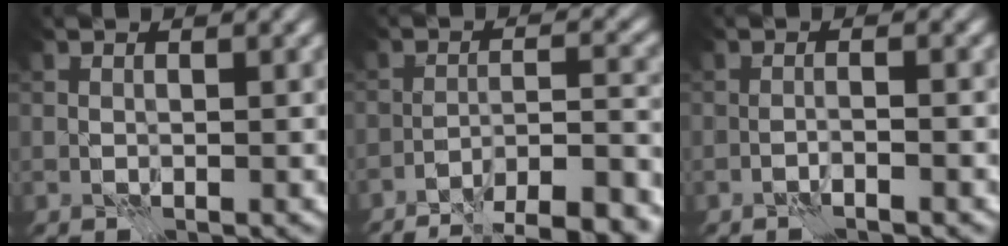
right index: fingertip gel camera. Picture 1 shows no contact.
{"total": 12.5, "force": [-11.0, 2.3, 5.3], "torque": [-0.056, 0.008, -0.140]}
{"total": 1.2, "force": [-0.9, -0.4, 0.7], "torque": [-0.008, 0.007, -0.023]}